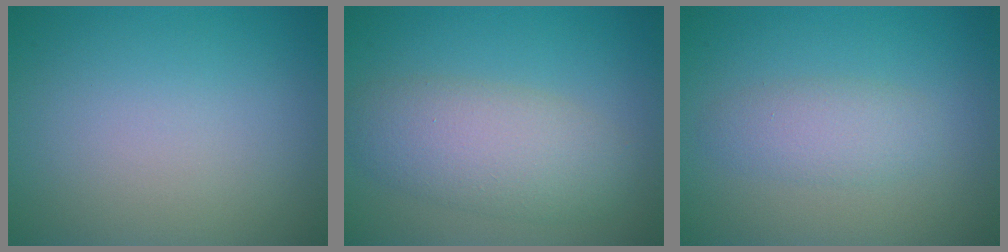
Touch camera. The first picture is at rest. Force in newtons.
{"total": 5.2, "press": 5.2, "slide": 0.1}
{"total": 2.4, "press": 2.4, "slide": 0.0}